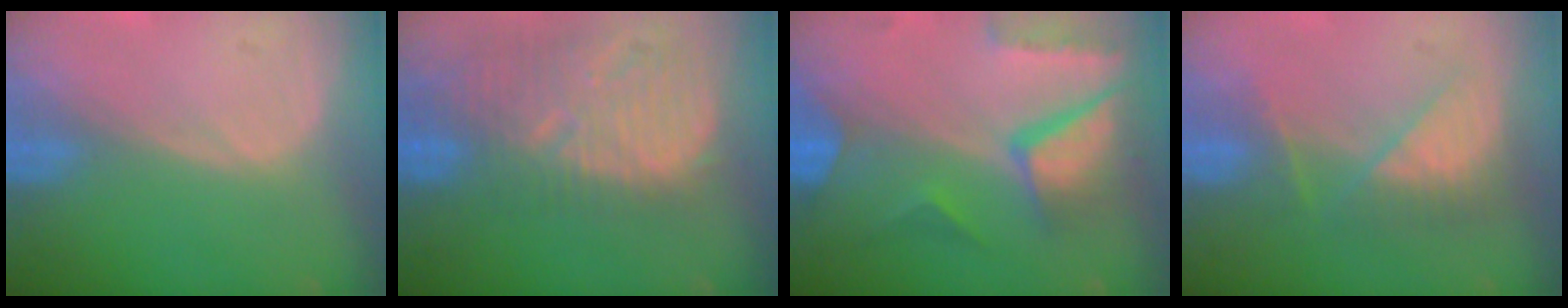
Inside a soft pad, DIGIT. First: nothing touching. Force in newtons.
{"total": 12.5, "press": 11.2, "slide": 5.6}
{"total": 10.4, "press": 8.8, "slide": 5.6}
{"total": 8.1, "press": 7.0, "slide": 4.1}